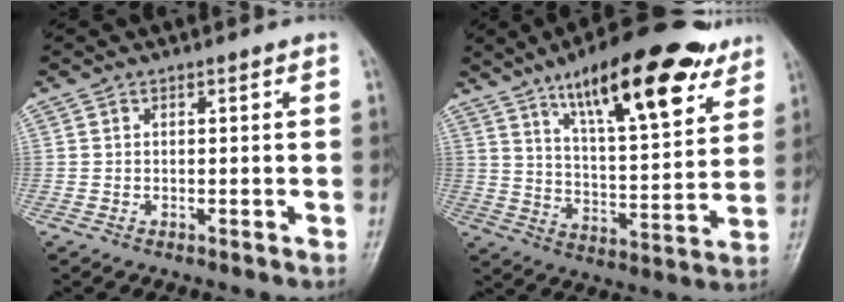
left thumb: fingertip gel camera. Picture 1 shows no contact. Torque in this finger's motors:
{"motor_torque": [0.22, 0.32, 1.51, -1.25, 0.14]}